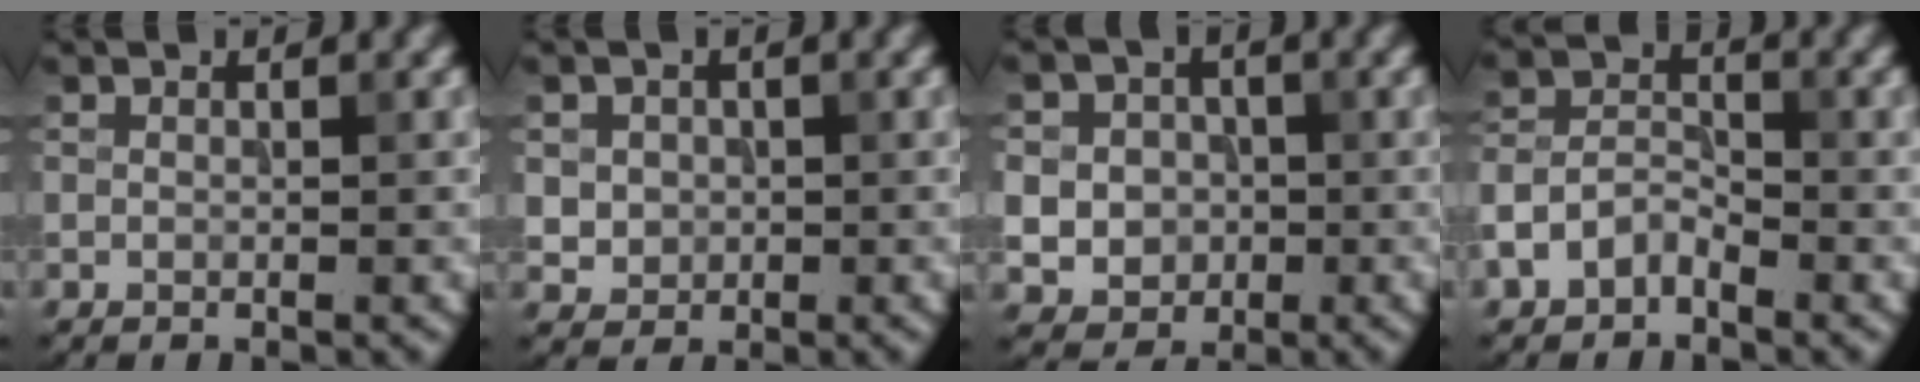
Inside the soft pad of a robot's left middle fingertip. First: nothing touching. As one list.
[{"total": 2.1, "force": [0.1, 2.0, 0.7], "torque": [-0.011, -0.003, 0.014]}, {"total": 5.8, "force": [0.0, 5.3, 2.3], "torque": [-0.040, 0.019, -0.015]}, {"total": 3.0, "force": [-1.9, 1.8, 1.5], "torque": [-0.033, 0.010, -0.043]}]